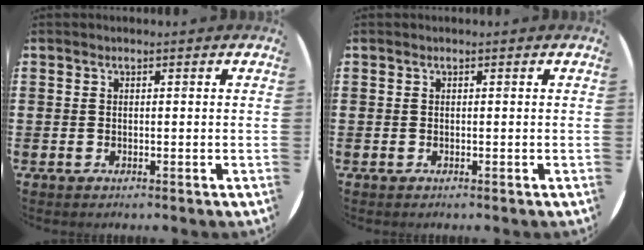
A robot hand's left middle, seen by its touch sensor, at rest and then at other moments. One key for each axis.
{"total": 0.0}